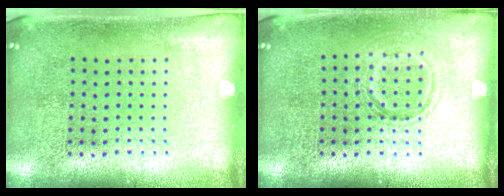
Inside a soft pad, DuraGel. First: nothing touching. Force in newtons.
{"total": 1.1, "press": 1.0, "slide": 0.5}